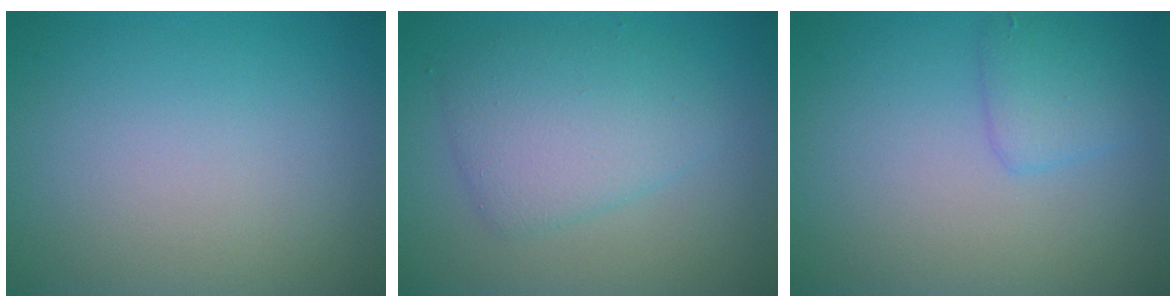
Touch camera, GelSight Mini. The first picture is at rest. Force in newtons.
{"total": 4.2, "press": 4.2, "slide": 0.1}
{"total": 2.0, "press": 2.0, "slide": 0.0}